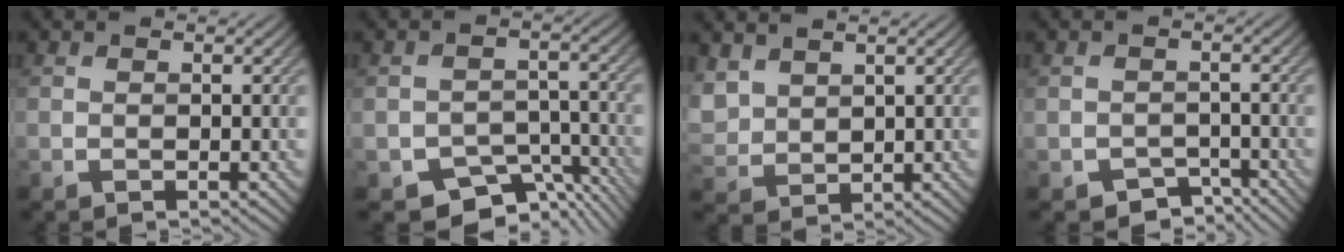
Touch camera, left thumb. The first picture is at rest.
{"total": 7.0, "force": [-5.0, 4.0, 2.9], "torque": [-0.037, -0.013, -0.074]}
{"total": 4.8, "force": [3.0, 2.9, 2.3], "torque": [-0.077, 0.004, 0.067]}
{"total": 3.3, "force": [-2.5, 1.8, 1.1], "torque": [-0.012, -0.009, -0.040]}